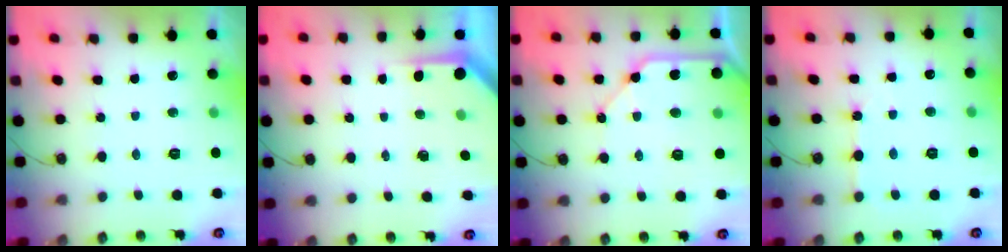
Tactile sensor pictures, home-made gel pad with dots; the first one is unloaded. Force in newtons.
{"total": 3.2, "press": 3.2, "slide": 0.4}
{"total": 11.6, "press": 11.5, "slide": 1.4}
{"total": 2.6, "press": 2.5, "slide": 0.4}